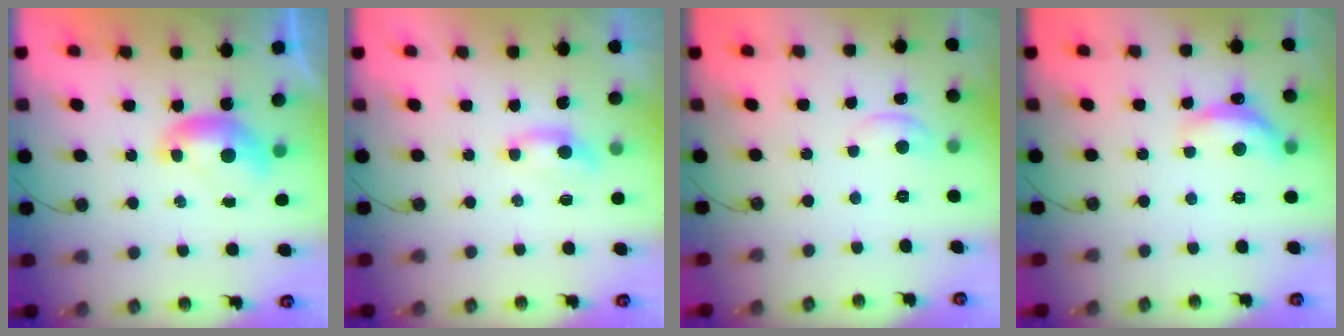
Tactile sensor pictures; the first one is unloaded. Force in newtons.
{"total": 0.0}
{"total": 0.8, "press": 0.7, "slide": 0.4}
{"total": 6.8, "press": 6.7, "slide": 0.7}